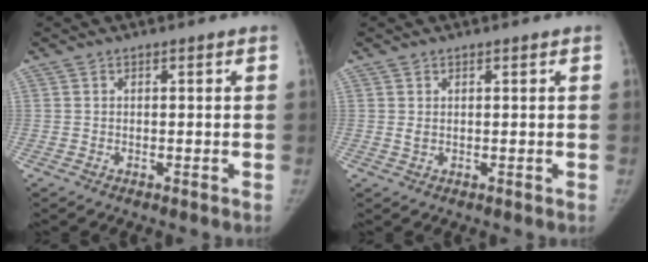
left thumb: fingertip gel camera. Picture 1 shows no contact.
{"total": 1.0, "force": [0.5, 0.6, 0.6], "torque": [-0.008, -0.004, 0.010]}